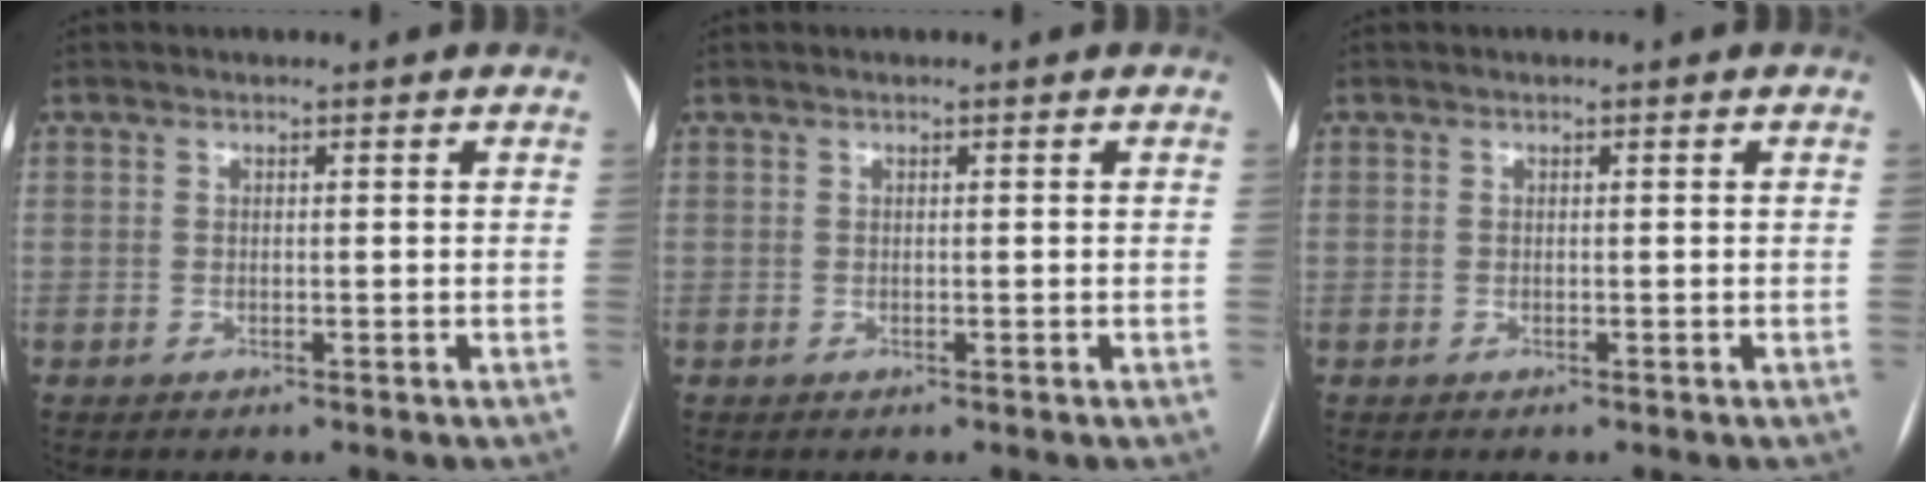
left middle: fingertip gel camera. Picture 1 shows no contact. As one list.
[{"total": 0.0}, {"total": 0.0}]